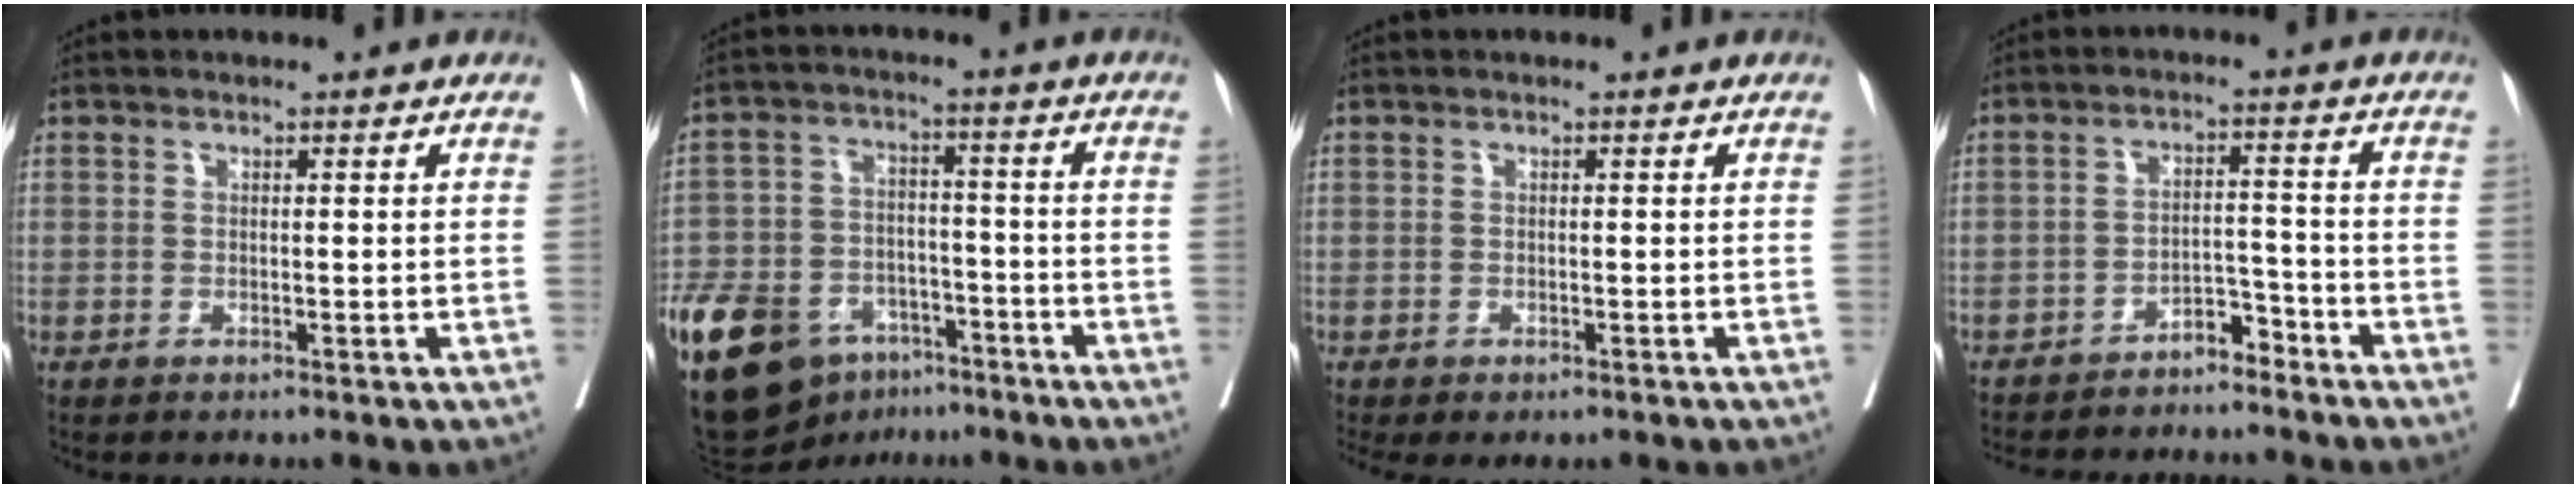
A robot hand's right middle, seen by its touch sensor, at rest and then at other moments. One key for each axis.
{"total": 19.5, "fx": -11.8, "fy": 11.5, "fz": 10.4, "tx": -0.241, "ty": 0.002, "tz": -0.199}
{"total": 2.9, "fx": -2.0, "fy": 1.7, "fz": 1.2, "tx": -0.011, "ty": -0.003, "tz": -0.031}
{"total": 9.1, "fx": -8.1, "fy": 3.1, "fz": 2.6, "tx": -0.024, "ty": 0.019, "tz": -0.121}